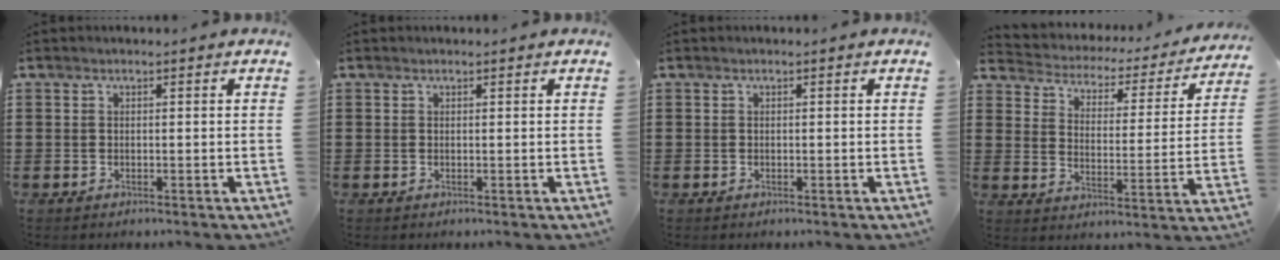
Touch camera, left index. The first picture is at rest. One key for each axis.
{"total": 0.0}
{"total": 0.0}
{"total": 2.4, "fx": 2.2, "fy": 0.8, "fz": 0.3, "tx": -0.026, "ty": -0.023, "tz": 0.026}